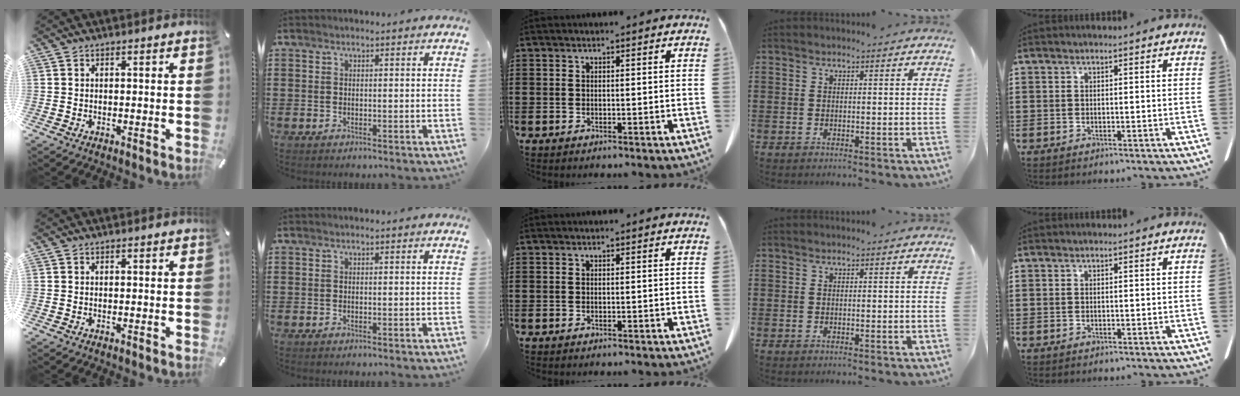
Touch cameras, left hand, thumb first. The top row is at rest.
{}